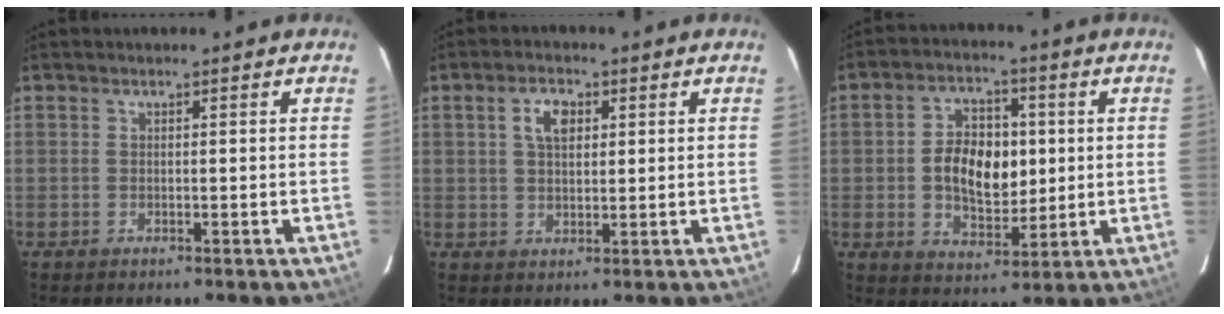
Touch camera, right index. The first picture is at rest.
{"total": 4.6, "force": [1.5, 2.7, 3.4], "torque": [-0.060, 0.011, 0.030]}
{"total": 5.4, "force": [0.6, 4.4, 3.1], "torque": [-0.050, 0.005, 0.018]}